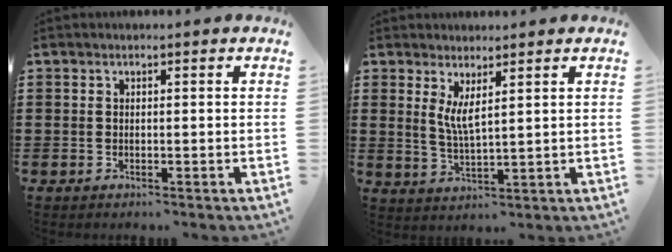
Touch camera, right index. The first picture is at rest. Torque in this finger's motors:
{"motor_torque": [0.03, -0.03, 0.08, 0.08]}